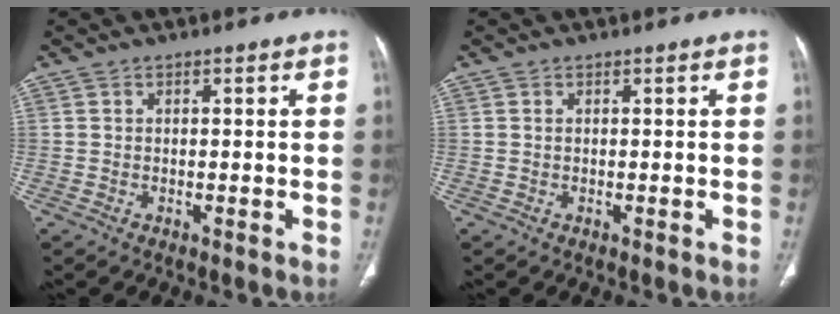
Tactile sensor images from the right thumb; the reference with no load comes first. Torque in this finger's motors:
{"motor_torque": [-0.25, -0.03, -0.43, 0.24, 0.01]}